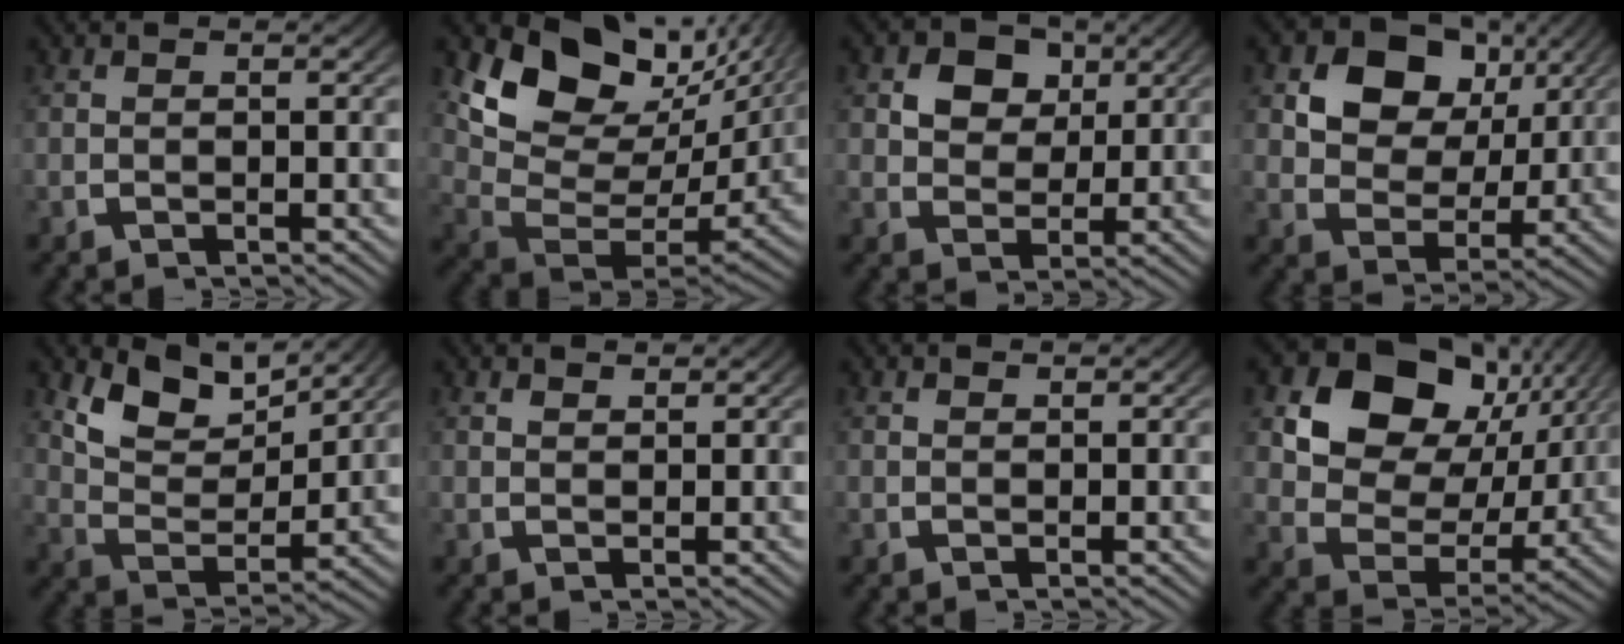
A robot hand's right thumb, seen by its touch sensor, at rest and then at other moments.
{"total": 12.3, "force": [3.9, 7.5, 9.0], "torque": [-0.166, -0.009, 0.064]}
{"total": 4.9, "force": [1.5, 3.9, 2.5], "torque": [-0.044, -0.016, 0.030]}
{"total": 9.5, "force": [2.7, 7.2, 5.5], "torque": [-0.114, -0.026, 0.049]}
{"total": 6.5, "force": [3.6, 3.2, 4.4], "torque": [-0.083, -0.004, 0.063]}
{"total": 1.3, "force": [1.3, 0.2, 0.1], "torque": [0.005, 0.000, 0.025]}
{"total": 0.7, "force": [0.7, 0.1, 0.0], "torque": [0.006, -0.001, 0.014]}
{"total": 16.0, "force": [4.6, 11.5, 10.1], "torque": [-0.190, 0.007, 0.059]}